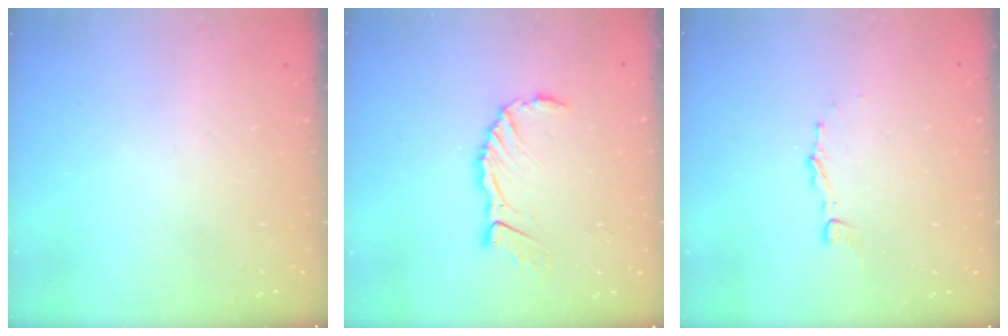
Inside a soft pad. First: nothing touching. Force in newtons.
{"total": 8.0, "press": 7.9, "slide": 0.8}
{"total": 2.6, "press": 2.6, "slide": 0.2}